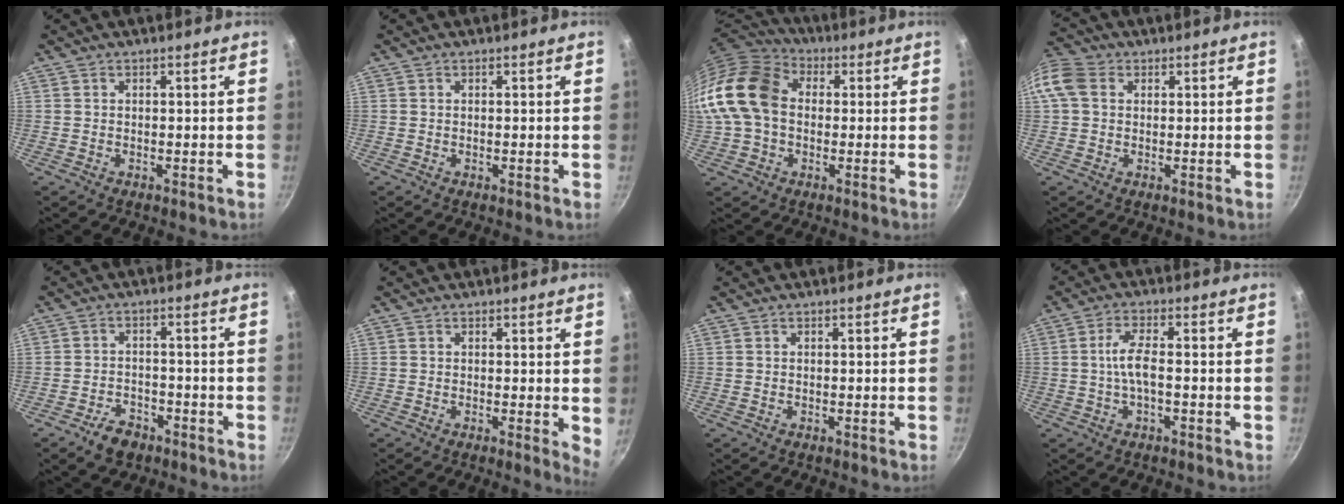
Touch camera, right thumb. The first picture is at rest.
{"total": 0.0}
{"total": 18.3, "force": [0.9, 13.5, 12.3], "torque": [-0.234, 0.039, 0.004]}
{"total": 9.5, "force": [2.2, 7.4, 5.6], "torque": [-0.122, 0.020, 0.028]}
{"total": 5.4, "force": [-3.6, 3.2, 2.3], "torque": [-0.032, 0.029, -0.057]}
{"total": 3.0, "force": [0.4, 1.1, 2.7], "torque": [-0.028, -0.005, 0.003]}
{"total": 0.0}
{"total": 5.0, "force": [-0.7, 1.5, 4.7], "torque": [-0.103, 0.015, -0.019]}